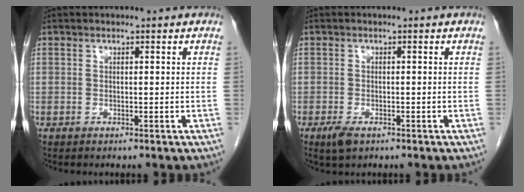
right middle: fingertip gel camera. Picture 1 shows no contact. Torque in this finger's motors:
{"motor_torque": [0.44, -0.26, 0.03, 0.01]}